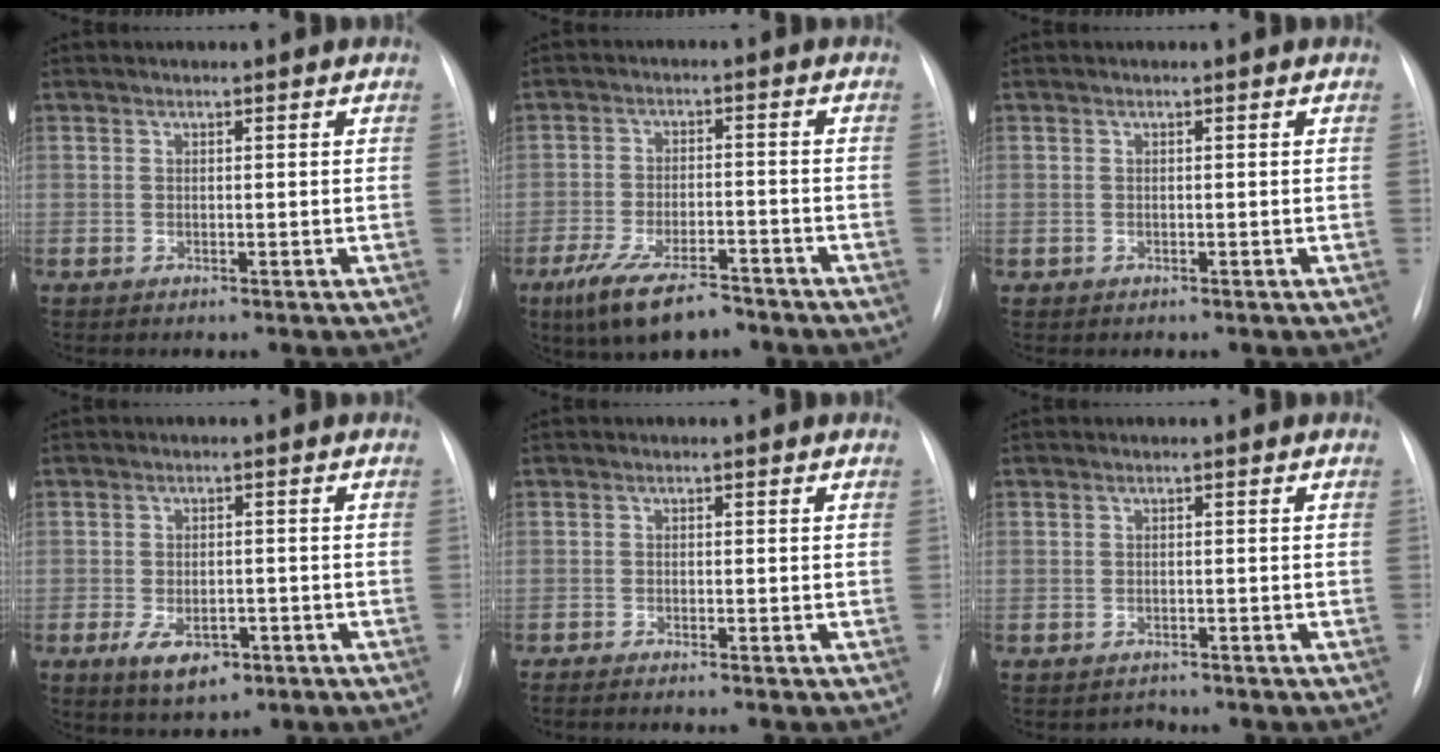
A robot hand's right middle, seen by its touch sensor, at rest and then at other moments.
{"total": 10.1, "force": [-7.3, 3.2, 6.2], "torque": [-0.120, -0.017, -0.122]}
{"total": 0.0}
{"total": 5.4, "force": [-2.7, 2.8, 3.8], "torque": [-0.071, -0.005, -0.035]}
{"total": 4.2, "force": [-3.7, 0.0, 2.1], "torque": [-0.030, -0.009, -0.048]}
{"total": 1.3, "force": [-1.1, 0.4, -0.6], "torque": [0.002, -0.006, -0.016]}